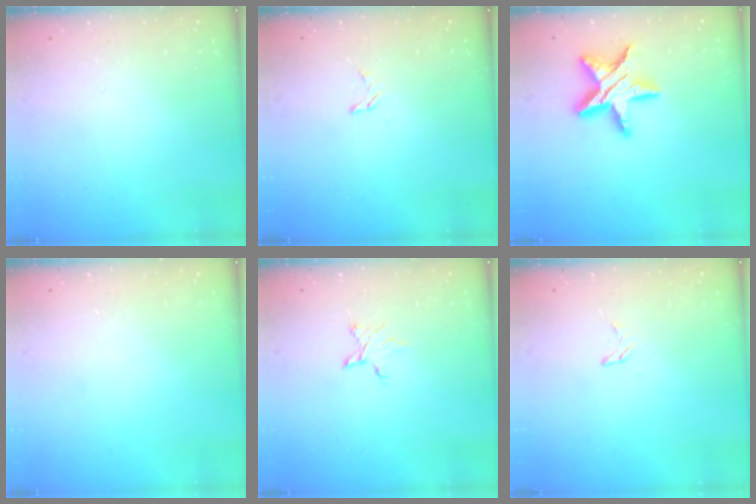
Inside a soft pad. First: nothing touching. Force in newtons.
{"total": 2.4, "press": 2.4, "slide": 0.2}
{"total": 15.3, "press": 15.3, "slide": 1.0}
{"total": 0.0}
{"total": 2.9, "press": 2.9, "slide": 0.2}
{"total": 2.4, "press": 2.4, "slide": 0.2}